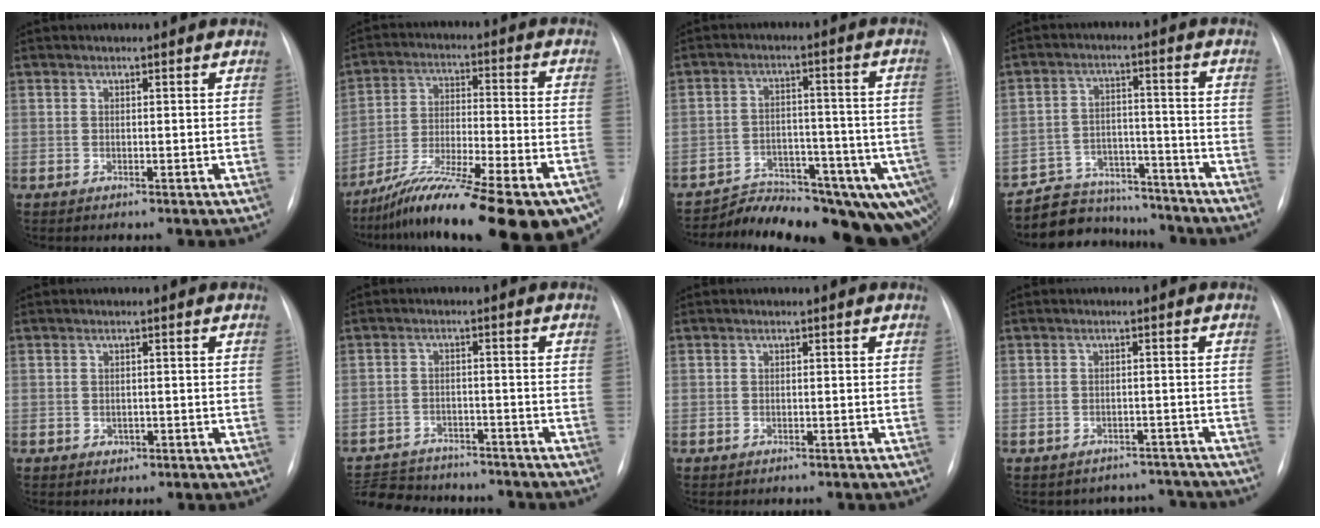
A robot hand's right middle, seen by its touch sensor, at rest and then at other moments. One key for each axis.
{"total": 26.2, "fx": -20.3, "fy": 3.8, "fz": 16.0, "tx": -0.200, "ty": -0.014, "tz": -0.304}
{"total": 17.4, "fx": -14.5, "fy": 5.6, "fz": 7.8, "tx": -0.052, "ty": 0.031, "tz": -0.190}
{"total": 12.0, "fx": -10.7, "fy": 5.0, "fz": 1.6, "tx": -0.019, "ty": 0.031, "tz": -0.154}
{"total": 0.9, "fx": -0.3, "fy": 0.8, "fz": 0.4, "tx": -0.007, "ty": -0.001, "tz": -0.001}
{"total": 13.8, "fx": -12.3, "fy": 4.8, "fz": 4.0, "tx": -0.092, "ty": 0.006, "tz": -0.166}
{"total": 0.9, "fx": -0.8, "fy": 0.4, "fz": 0.3, "tx": -0.010, "ty": -0.001, "tz": -0.009}
{"total": 6.1, "fx": -5.5, "fy": 2.3, "fz": -0.9, "tx": 0.020, "ty": 0.025, "tz": -0.060}